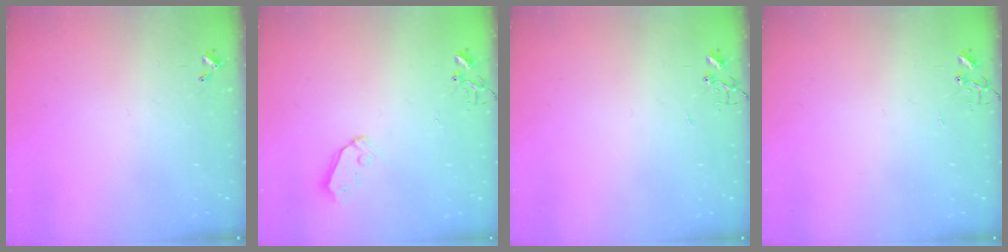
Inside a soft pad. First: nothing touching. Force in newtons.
{"total": 6.1, "press": 6.0, "slide": 0.4}
{"total": 0.0}
{"total": 0.0}